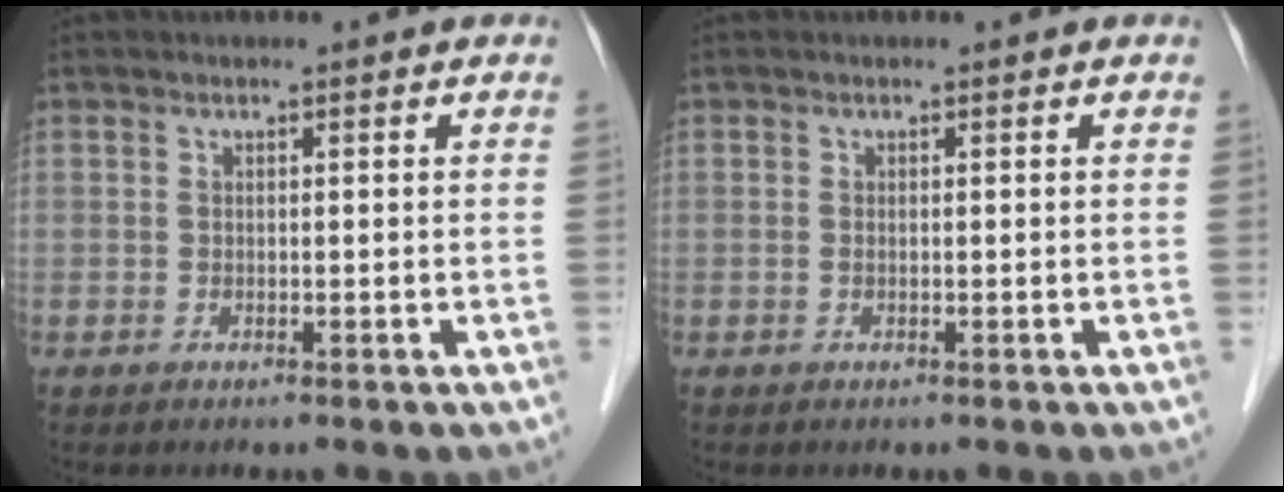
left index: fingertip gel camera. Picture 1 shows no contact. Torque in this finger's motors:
{"motor_torque": [0.12, 0.07, -0.03, 0.00]}